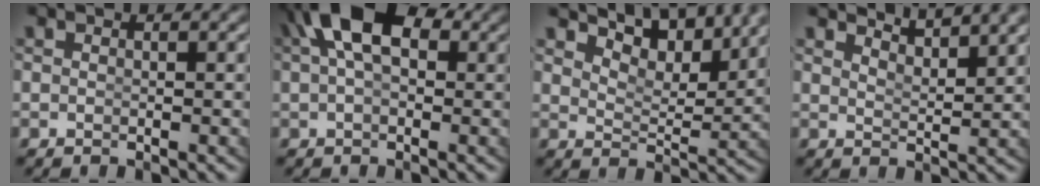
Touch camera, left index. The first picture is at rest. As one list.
[{"total": 7.4, "force": [2.7, 3.9, 5.7], "torque": [-0.093, 0.013, 0.035]}, {"total": 7.2, "force": [6.1, 1.5, 3.6], "torque": [-0.052, 0.005, 0.098]}, {"total": 3.4, "force": [3.2, -0.4, 1.2], "torque": [-0.019, -0.012, 0.063]}]